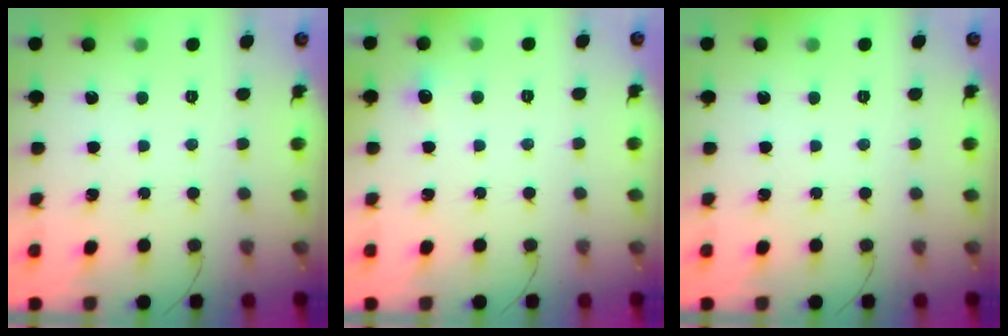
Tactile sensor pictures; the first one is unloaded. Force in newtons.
{"total": 3.7, "press": 3.4, "slide": 1.4}
{"total": 0.0}